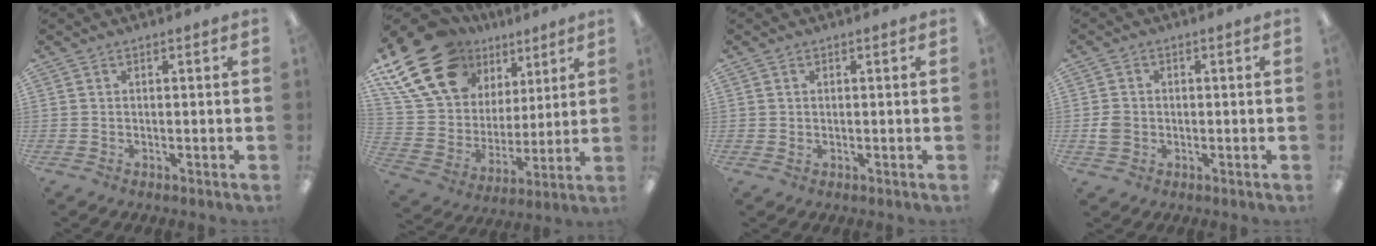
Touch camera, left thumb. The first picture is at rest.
{"total": 23.2, "force": [13.8, 15.2, 10.9], "torque": [-0.231, -0.065, 0.264]}
{"total": 0.6, "force": [0.3, 0.5, 0.3], "torque": [-0.007, 0.002, 0.005]}
{"total": 3.3, "force": [-0.6, 3.0, 1.3], "torque": [-0.013, 0.002, -0.012]}